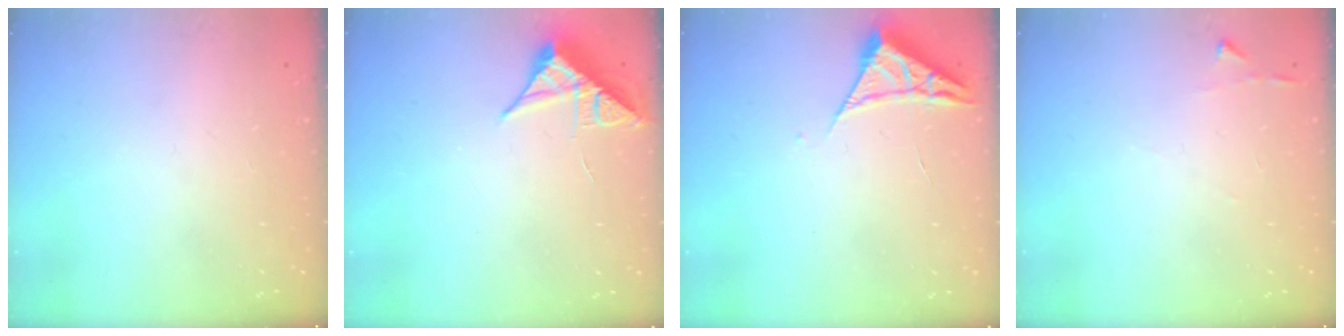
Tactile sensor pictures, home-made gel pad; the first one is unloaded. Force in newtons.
{"total": 7.7, "press": 7.7, "slide": 0.4}
{"total": 4.2, "press": 4.2, "slide": 0.5}
{"total": 2.9, "press": 2.9, "slide": 0.3}